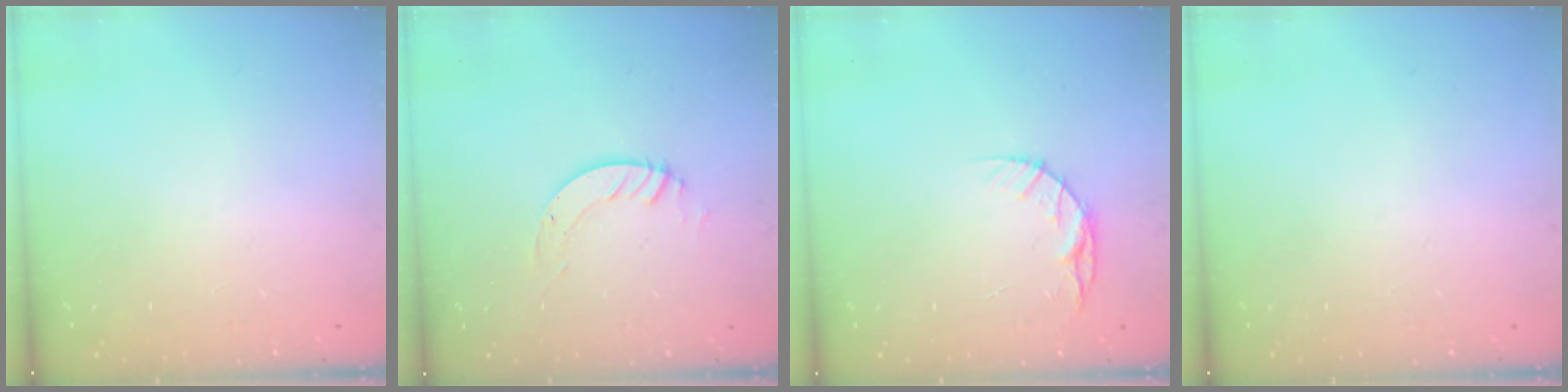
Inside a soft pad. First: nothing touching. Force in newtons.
{"total": 3.8, "press": 3.8, "slide": 0.4}
{"total": 6.1, "press": 6.0, "slide": 0.6}
{"total": 0.0}